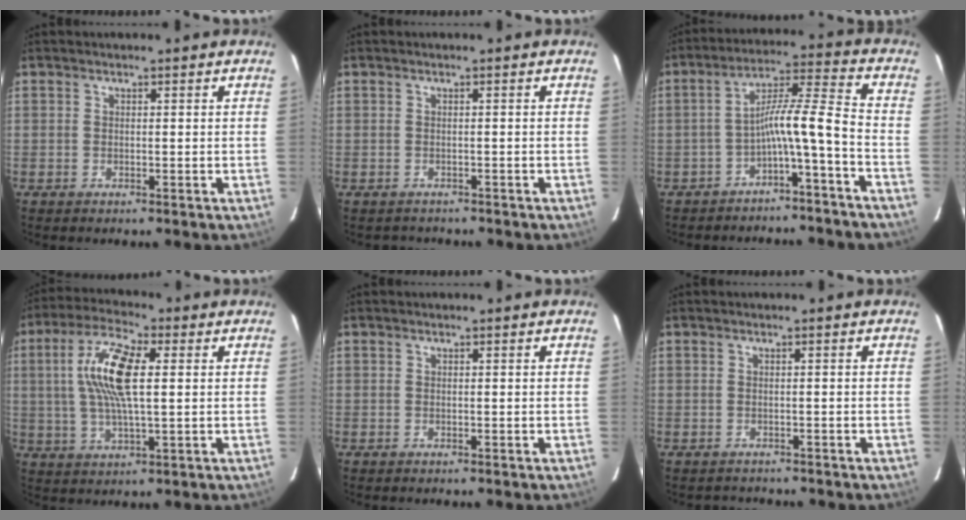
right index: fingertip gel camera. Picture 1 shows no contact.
{"total": 1.7, "force": [-1.6, 0.6, 0.0], "torque": [0.000, 0.003, -0.018]}
{"total": 8.4, "force": [-4.3, -0.6, 7.2], "torque": [-0.145, 0.013, -0.073]}
{"total": 12.2, "force": [2.1, 3.8, 11.4], "torque": [-0.227, 0.015, 0.037]}
{"total": 0.0}
{"total": 1.7, "force": [-1.6, 0.5, -0.1], "torque": [0.002, 0.003, -0.019]}